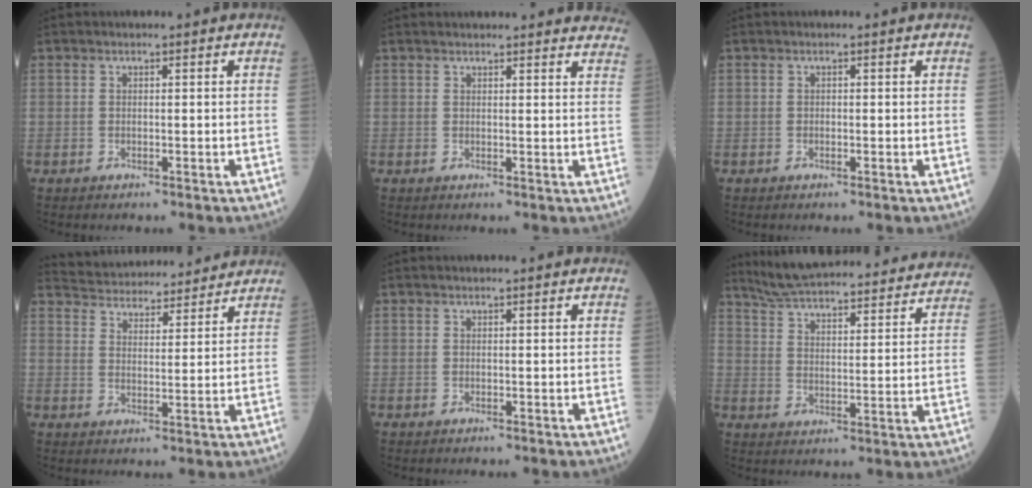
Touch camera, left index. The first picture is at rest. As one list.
[{"total": 17.4, "force": [16.6, 3.0, 4.0], "torque": [-0.035, -0.015, 0.177]}, {"total": 0.0}, {"total": 12.9, "force": [12.4, 2.3, 2.5], "torque": [-0.038, 0.031, 0.178]}, {"total": 1.6, "force": [1.6, 0.1, 0.5], "torque": [-0.009, 0.017, 0.021]}, {"total": 30.9, "force": [28.6, 4.3, 10.8], "torque": [-0.175, -0.041, 0.367]}]